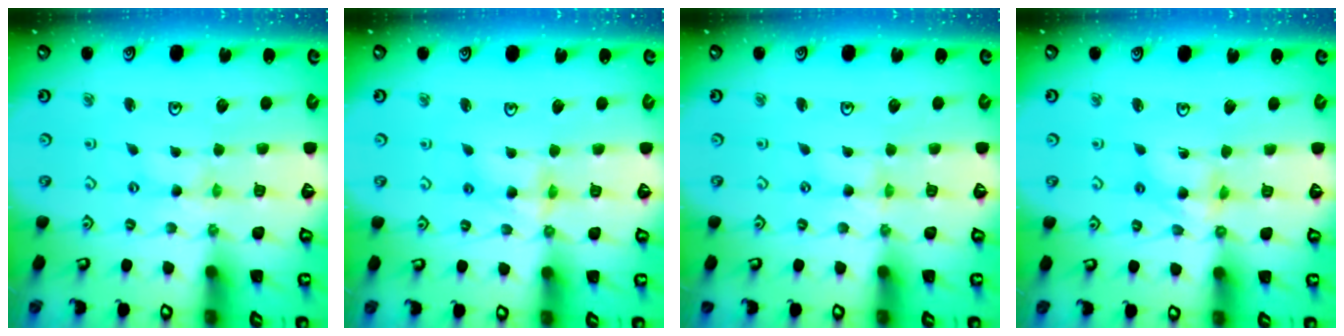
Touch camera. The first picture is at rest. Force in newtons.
{"total": 7.1, "press": 7.0, "slide": 0.7}
{"total": 0.6, "press": 0.6, "slide": 0.1}
{"total": 7.7, "press": 7.6, "slide": 0.7}